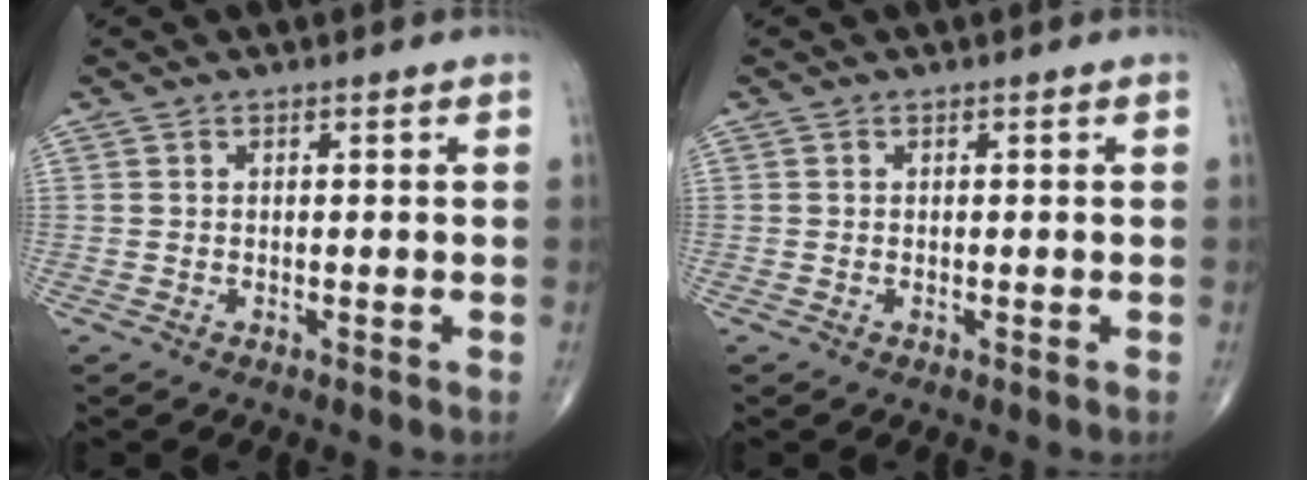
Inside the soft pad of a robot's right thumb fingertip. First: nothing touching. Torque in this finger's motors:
{"motor_torque": [-0.29, -0.03, -0.26, -0.14, 0.00]}